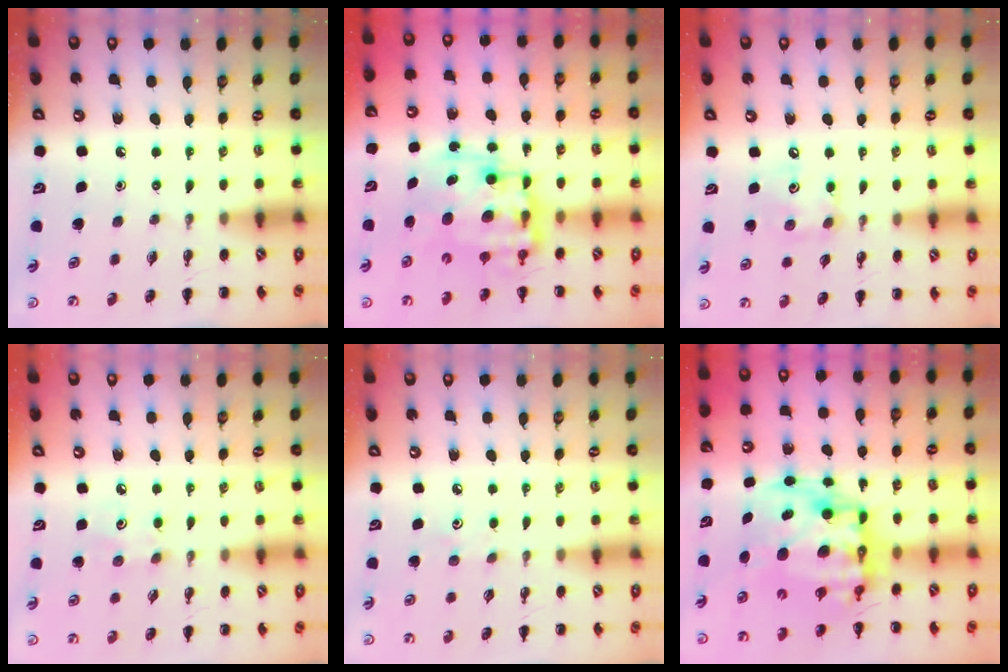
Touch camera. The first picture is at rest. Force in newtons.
{"total": 12.2, "press": 11.8, "slide": 3.0}
{"total": 6.0, "press": 5.9, "slide": 1.0}
{"total": 3.7, "press": 3.5, "slide": 1.0}
{"total": 3.2, "press": 3.1, "slide": 1.0}
{"total": 15.6, "press": 15.1, "slide": 3.9}